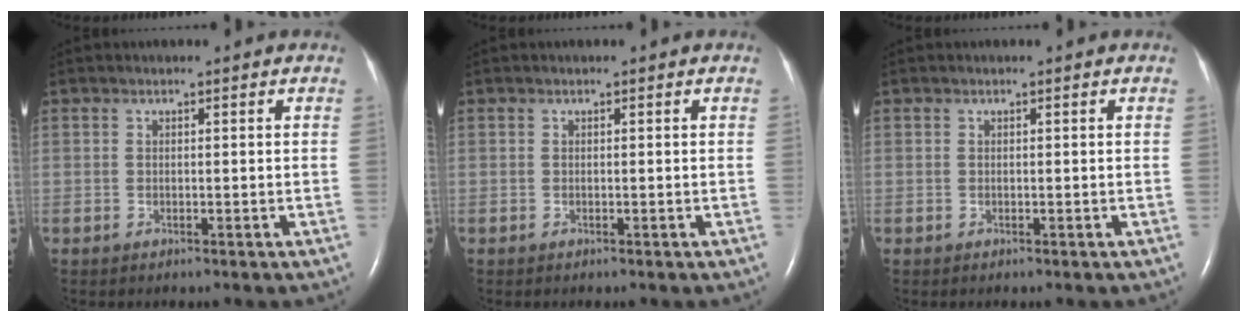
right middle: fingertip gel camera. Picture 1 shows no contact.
{"total": 0.0}
{"total": 0.0}